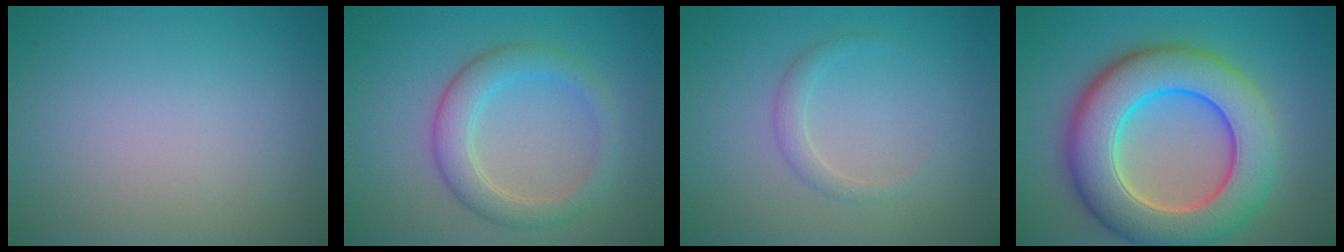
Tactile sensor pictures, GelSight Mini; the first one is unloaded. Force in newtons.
{"total": 3.7, "press": 3.7, "slide": 0.3}
{"total": 1.4, "press": 1.4, "slide": 0.1}
{"total": 11.0, "press": 10.9, "slide": 0.4}